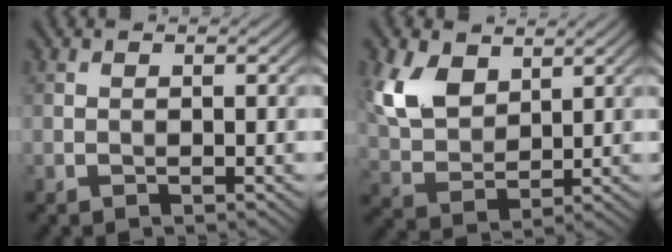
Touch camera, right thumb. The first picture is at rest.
{"total": 7.5, "force": [3.8, 4.5, 4.6], "torque": [-0.119, -0.002, 0.081]}